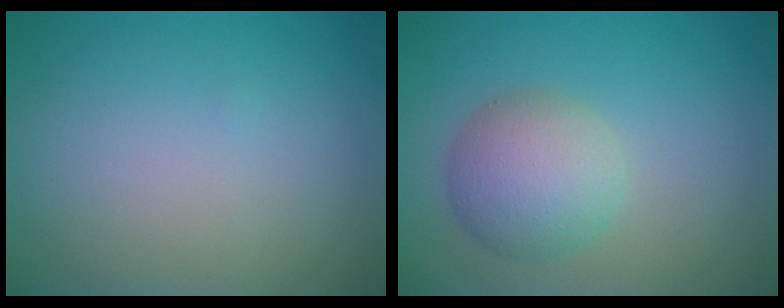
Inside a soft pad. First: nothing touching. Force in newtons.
{"total": 4.7, "press": 4.7, "slide": 0.1}